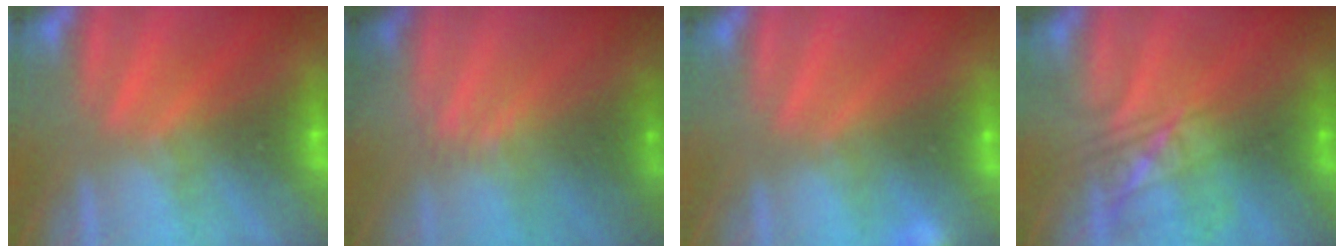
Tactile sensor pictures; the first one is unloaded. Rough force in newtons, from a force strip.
{"total": 2.4}
{"total": 3.3}
{"total": 2.4}